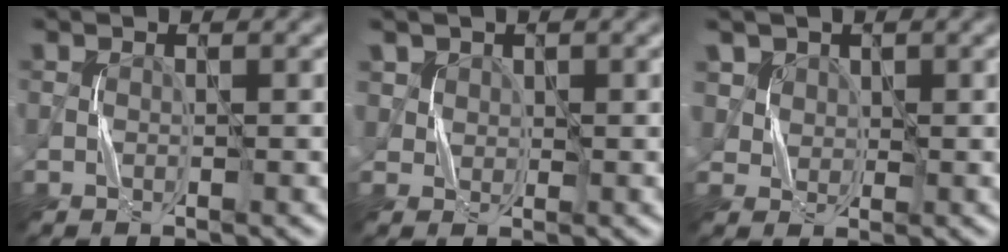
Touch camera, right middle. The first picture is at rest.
{"total": 2.7, "force": [1.5, 2.1, 0.7], "torque": [-0.028, -0.008, 0.042]}
{"total": 4.2, "force": [2.4, 3.2, 1.2], "torque": [-0.044, -0.009, 0.053]}